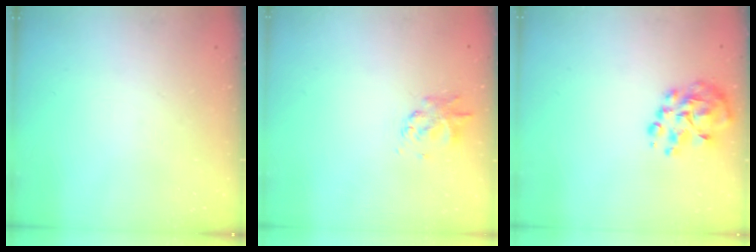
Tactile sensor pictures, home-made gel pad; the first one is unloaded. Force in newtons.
{"total": 1.8, "press": 1.7, "slide": 0.4}
{"total": 9.3, "press": 8.9, "slide": 2.8}